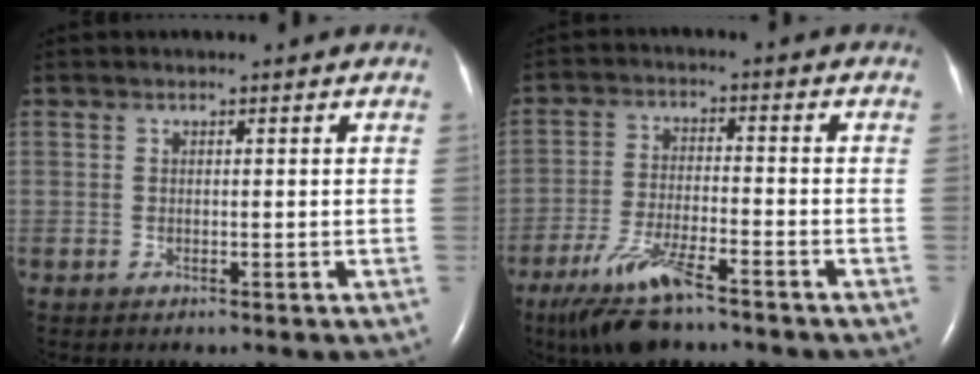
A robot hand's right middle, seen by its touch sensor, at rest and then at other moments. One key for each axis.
{"total": 9.5, "fx": -6.6, "fy": 1.5, "fz": 6.6, "tx": -0.140, "ty": -0.024, "tz": -0.121}